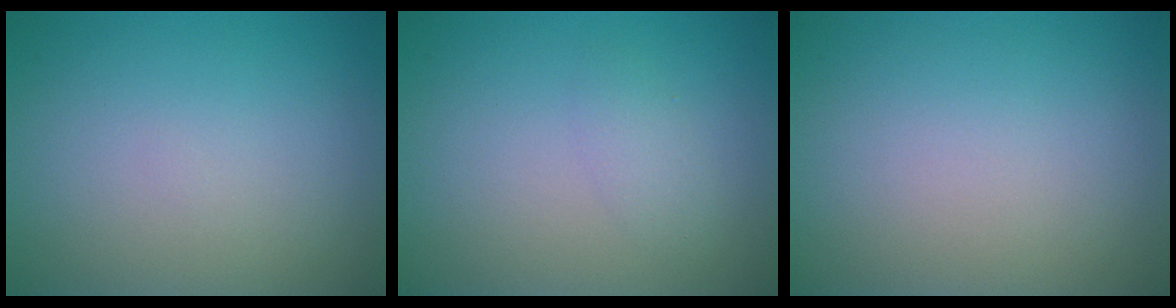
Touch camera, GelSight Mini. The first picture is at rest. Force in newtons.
{"total": 1.3, "press": 1.3, "slide": 0.1}
{"total": 0.0}